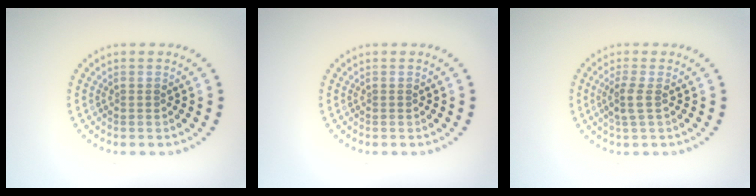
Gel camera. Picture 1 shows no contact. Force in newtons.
{"total": 0.0}
{"total": 1.8, "press": 1.5, "slide": 1.0}